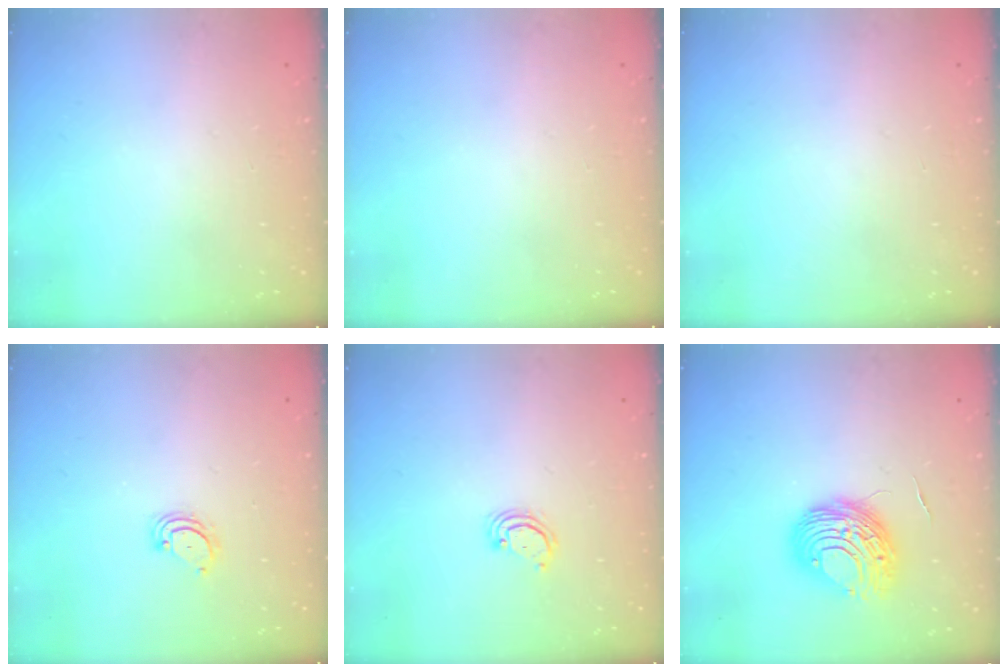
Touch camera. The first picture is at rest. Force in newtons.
{"total": 0.0}
{"total": 0.0}
{"total": 2.3, "press": 2.3, "slide": 0.2}
{"total": 2.8, "press": 2.8, "slide": 0.2}
{"total": 9.7, "press": 9.6, "slide": 1.3}